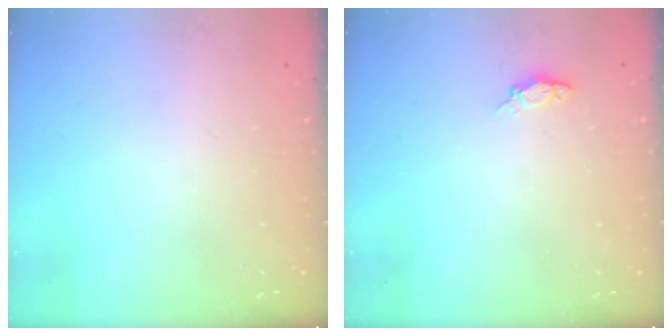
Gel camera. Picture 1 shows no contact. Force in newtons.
{"total": 4.0, "press": 3.8, "slide": 1.2}